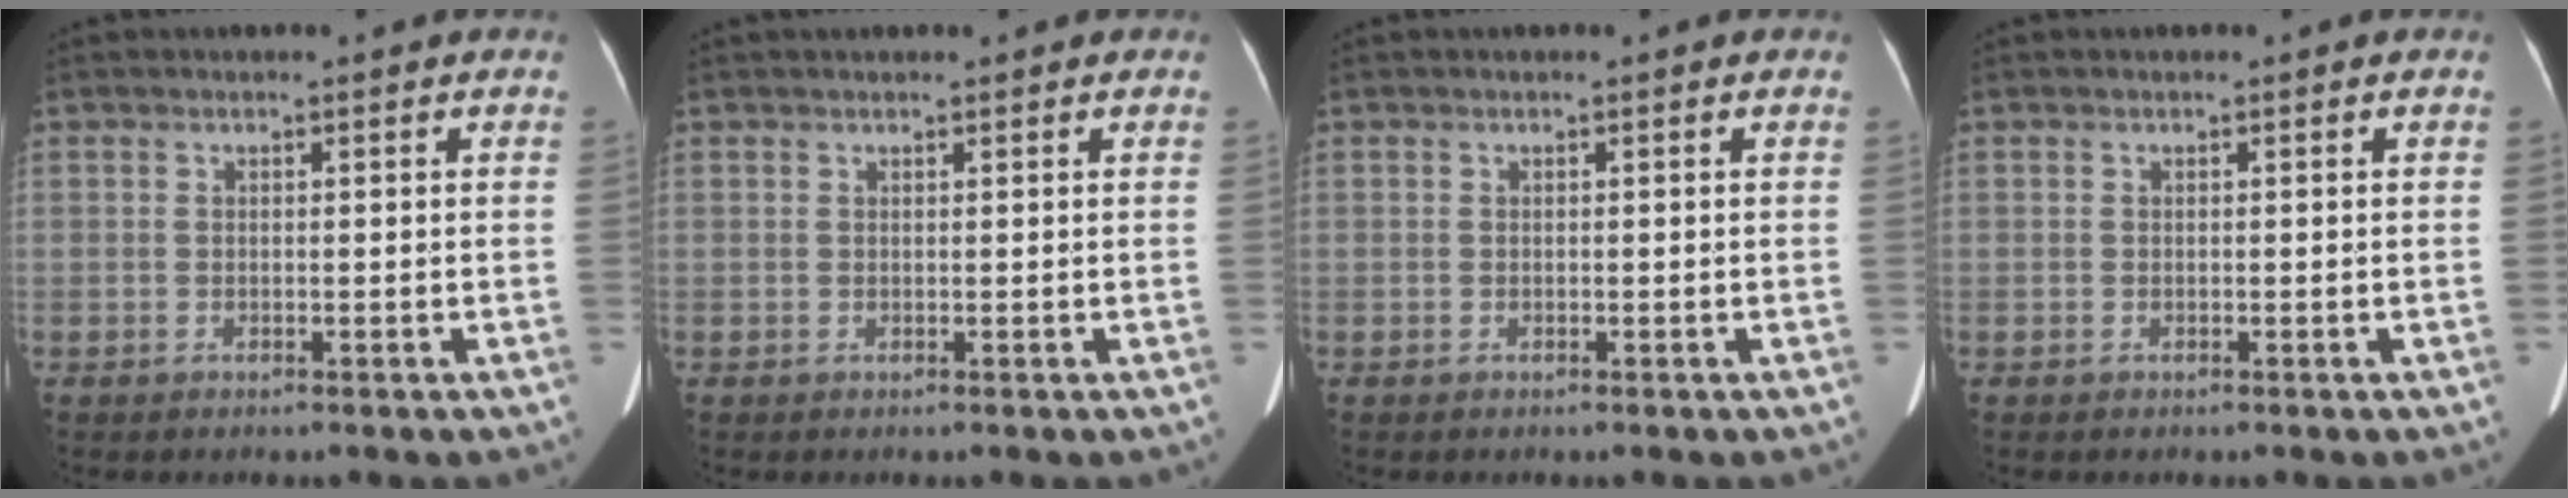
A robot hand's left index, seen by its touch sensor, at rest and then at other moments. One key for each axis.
{"total": 1.6, "fx": 1.4, "fy": 0.3, "fz": 0.7, "tx": -0.006, "ty": 0.024, "tz": 0.020}
{"total": 0.0}
{"total": 0.0}